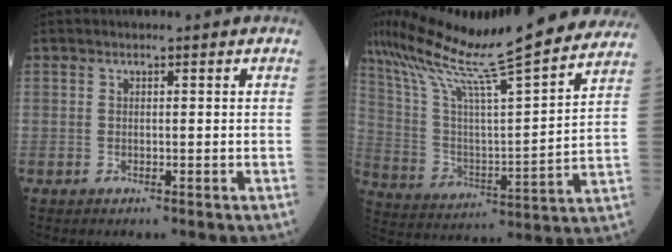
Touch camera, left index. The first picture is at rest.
{"total": 29.1, "force": [24.9, 0.8, 15.0], "torque": [-0.267, -0.016, 0.374]}